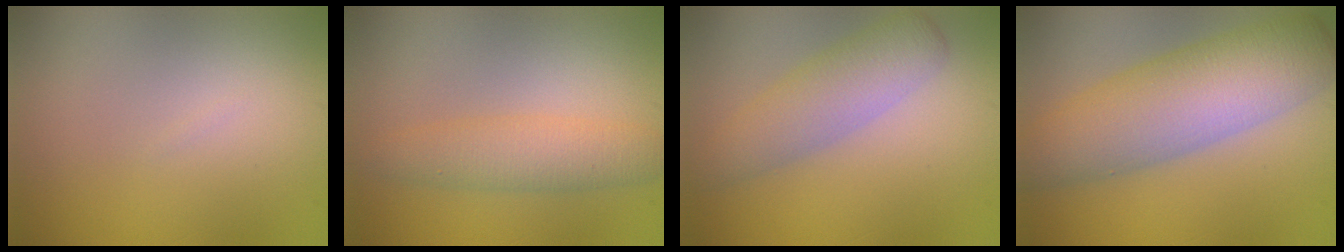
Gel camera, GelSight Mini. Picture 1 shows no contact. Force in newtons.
{"total": 3.3, "press": 3.3, "slide": 0.0}
{"total": 4.1, "press": 4.1, "slide": 0.2}
{"total": 8.3, "press": 8.3, "slide": 0.2}